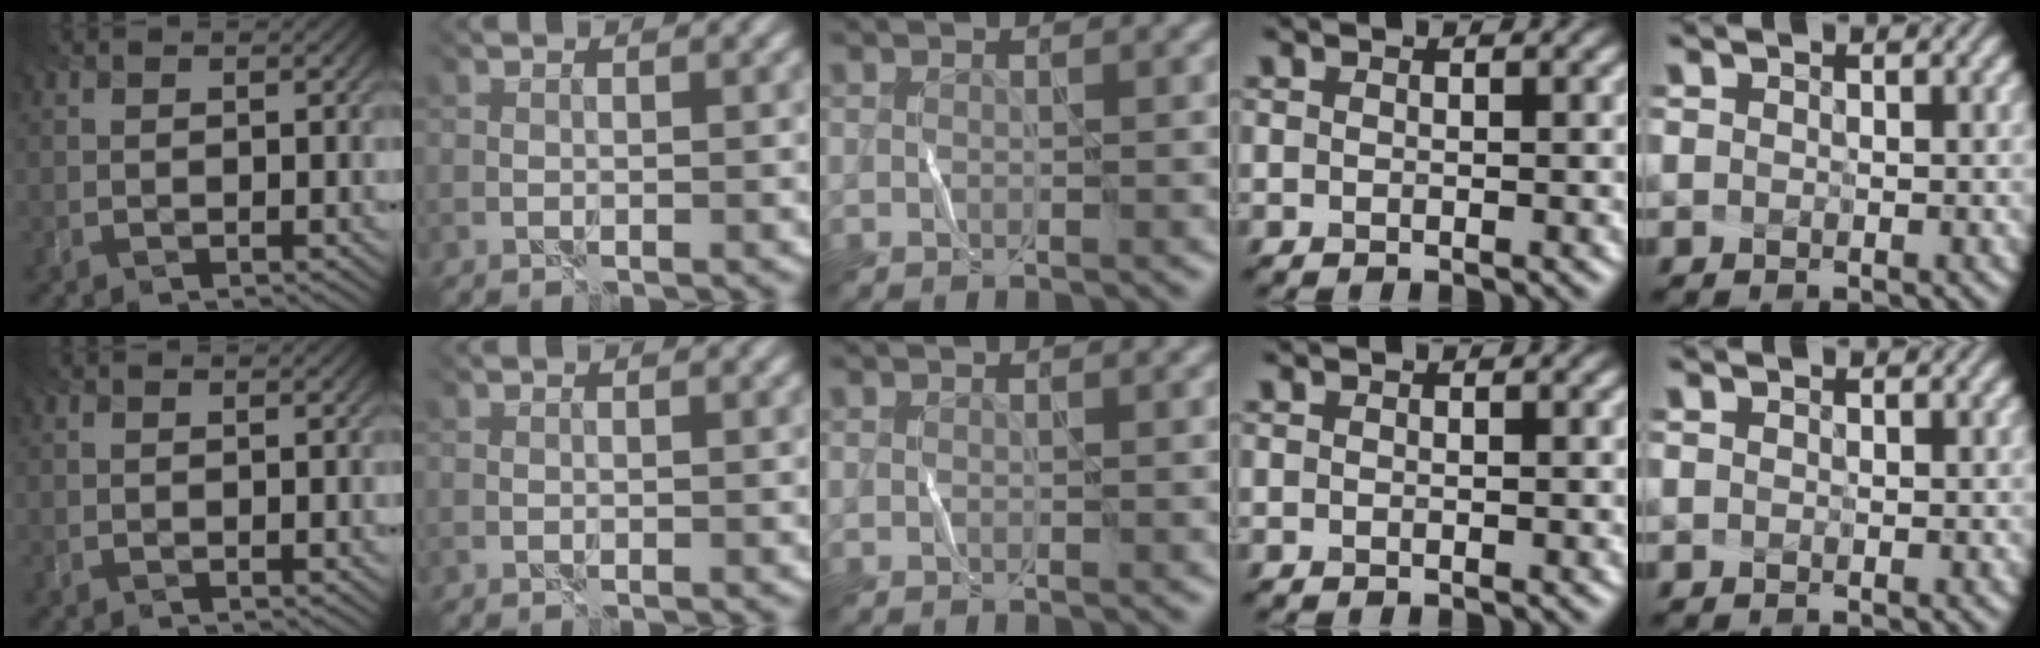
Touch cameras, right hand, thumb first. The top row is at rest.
{}